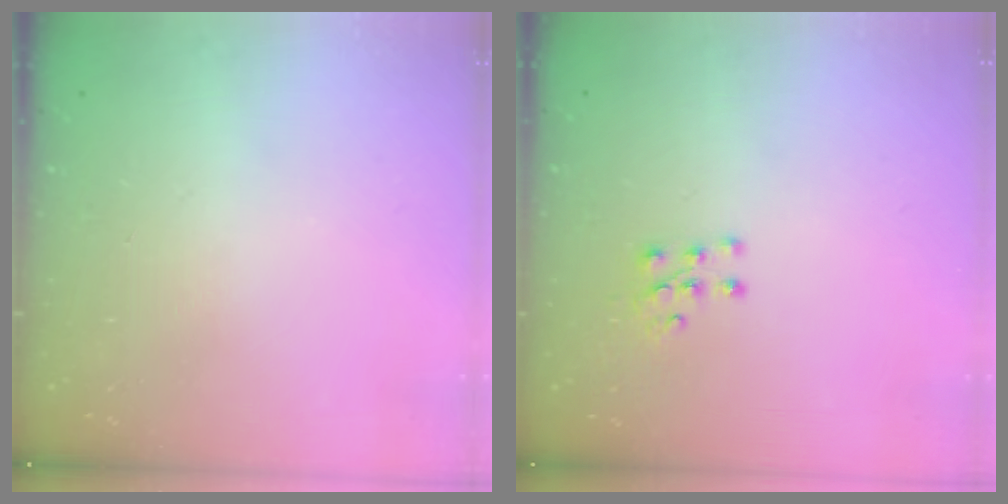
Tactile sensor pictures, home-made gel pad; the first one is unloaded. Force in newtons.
{"total": 6.0, "press": 6.0, "slide": 0.5}